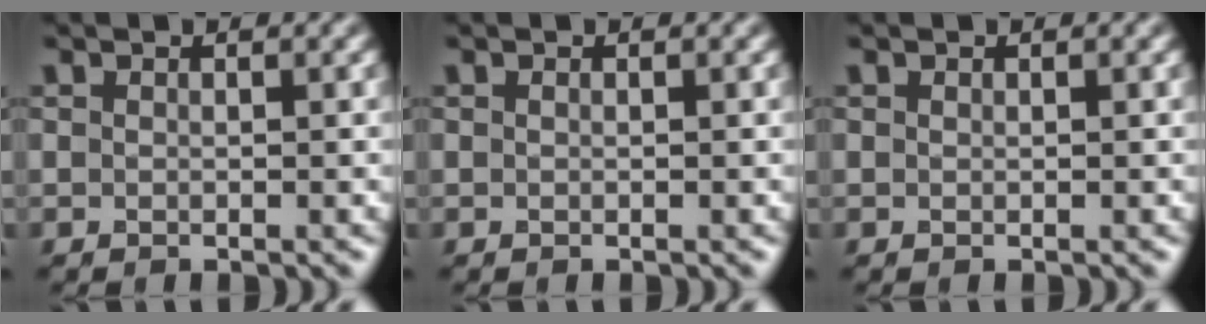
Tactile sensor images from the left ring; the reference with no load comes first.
{"total": 0.0}
{"total": 0.0}